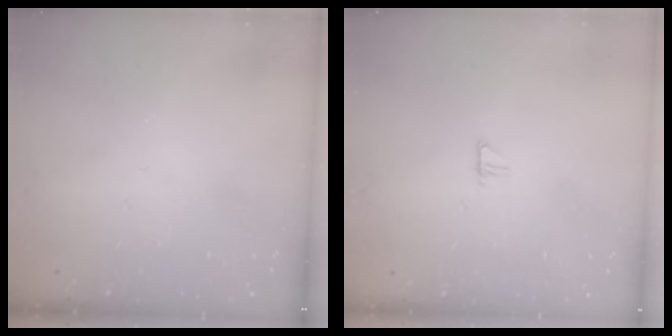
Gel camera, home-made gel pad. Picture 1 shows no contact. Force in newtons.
{"total": 5.4, "press": 5.4, "slide": 0.5}